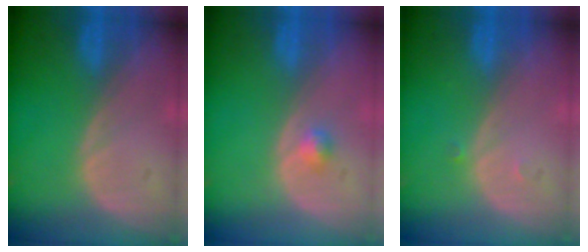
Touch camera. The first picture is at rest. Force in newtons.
{"total": 1.7, "press": 1.4, "slide": 0.8}
{"total": 0.7, "press": 0.5, "slide": 0.5}